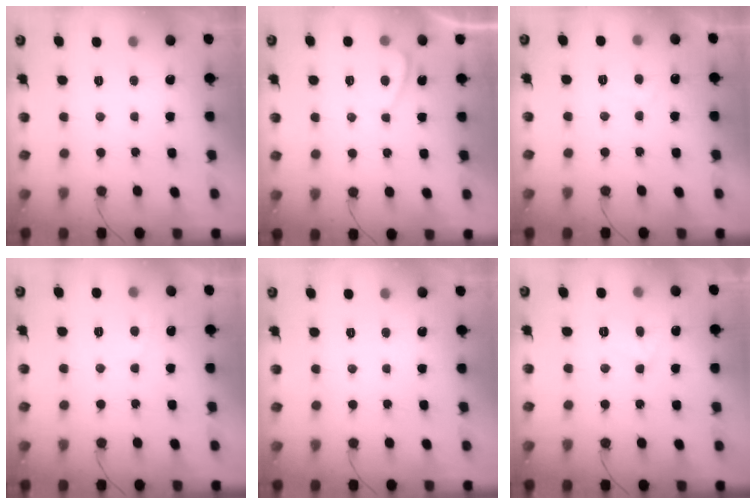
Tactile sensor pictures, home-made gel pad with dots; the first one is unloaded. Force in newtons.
{"total": 0.9, "press": 0.7, "slide": 0.5}
{"total": 2.6, "press": 2.5, "slide": 0.8}
{"total": 2.7, "press": 2.7, "slide": 0.3}
{"total": 0.0}
{"total": 5.1, "press": 5.0, "slide": 0.5}